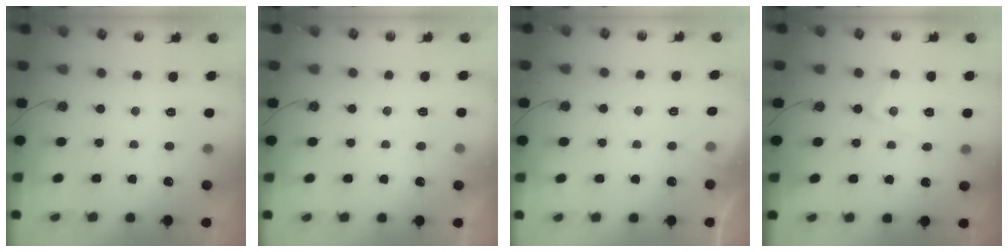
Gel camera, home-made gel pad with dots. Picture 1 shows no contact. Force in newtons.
{"total": 3.7, "press": 3.7, "slide": 0.6}
{"total": 3.8, "press": 3.8, "slide": 0.5}
{"total": 7.1, "press": 7.1, "slide": 0.5}